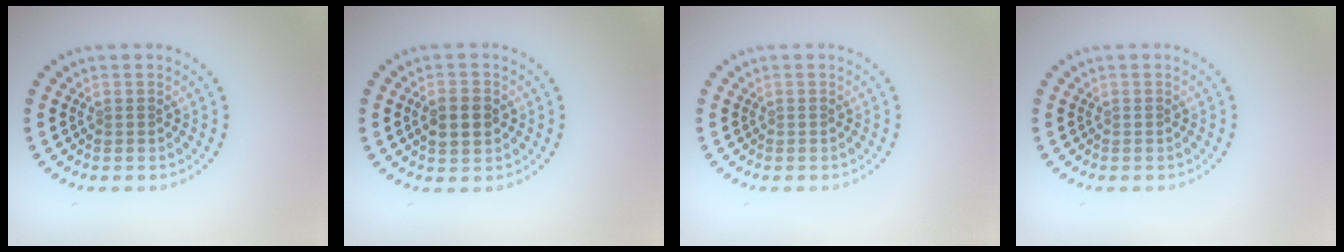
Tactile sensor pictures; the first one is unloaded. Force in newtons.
{"total": 2.9, "press": 2.9, "slide": 0.2}
{"total": 0.0}
{"total": 0.0}